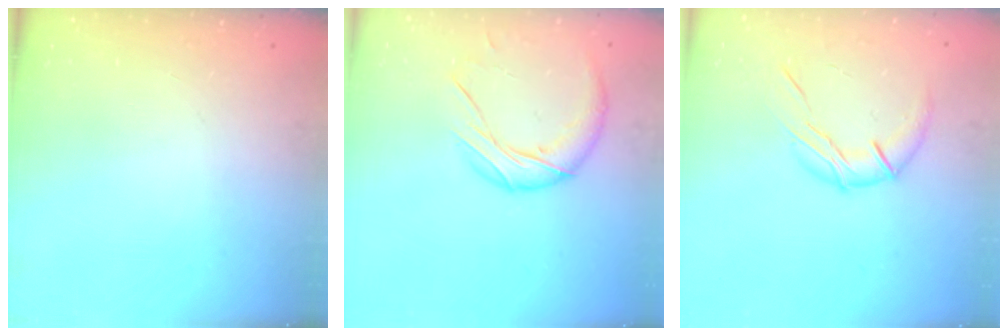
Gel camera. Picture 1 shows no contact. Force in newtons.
{"total": 10.8, "press": 10.8, "slide": 0.6}
{"total": 9.5, "press": 9.5, "slide": 0.2}